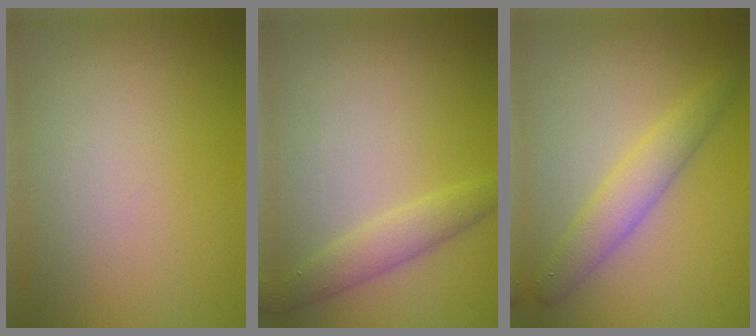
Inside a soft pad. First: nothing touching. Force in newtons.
{"total": 2.3, "press": 2.3, "slide": 0.0}
{"total": 3.1, "press": 3.1, "slide": 0.1}